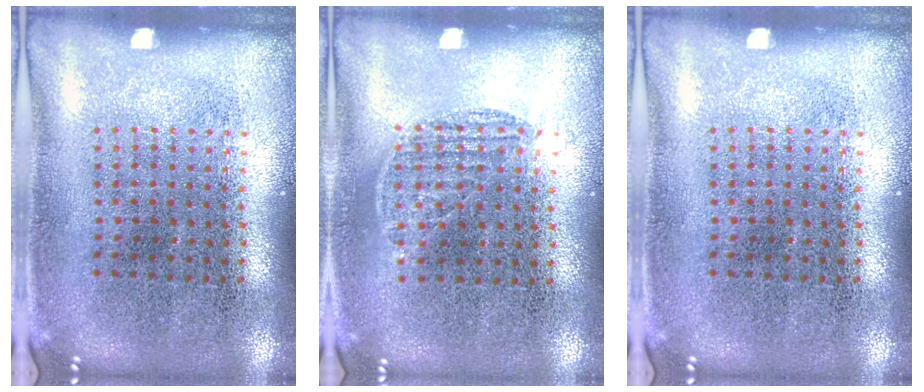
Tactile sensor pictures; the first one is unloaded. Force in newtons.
{"total": 0.8, "press": 0.7, "slide": 0.5}
{"total": 0.0}